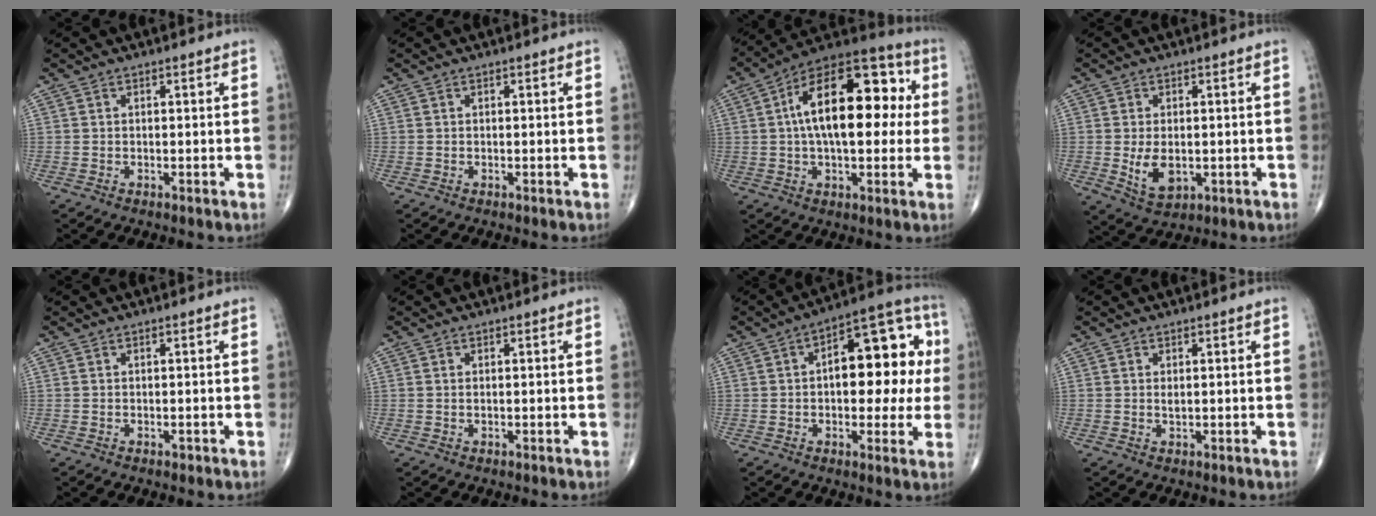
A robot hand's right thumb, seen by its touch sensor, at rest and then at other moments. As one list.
[{"total": 0.0}, {"total": 21.6, "force": [2.8, 10.8, 18.5], "torque": [-0.263, 0.032, 0.030]}, {"total": 6.3, "force": [-0.7, 3.9, 4.9], "torque": [-0.079, -0.012, -0.001]}, {"total": 0.5, "force": [-0.2, 0.3, 0.3], "torque": [-0.002, 0.001, -0.004]}, {"total": 0.0}, {"total": 17.9, "force": [1.9, 8.7, 15.5], "torque": [-0.169, 0.030, 0.018]}, {"total": 0.8, "force": [0.2, 0.3, 0.7], "torque": [-0.012, -0.004, 0.004]}]